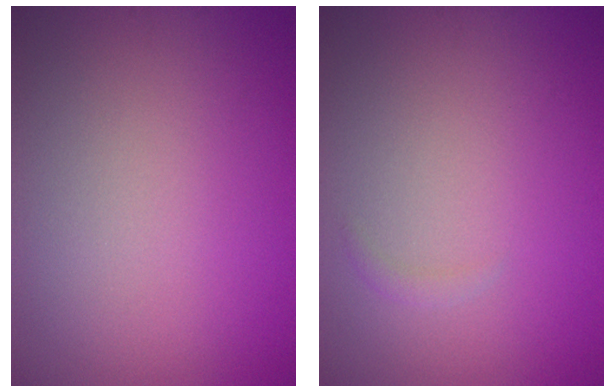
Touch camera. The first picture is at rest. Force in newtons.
{"total": 0.7, "press": 0.7, "slide": 0.0}